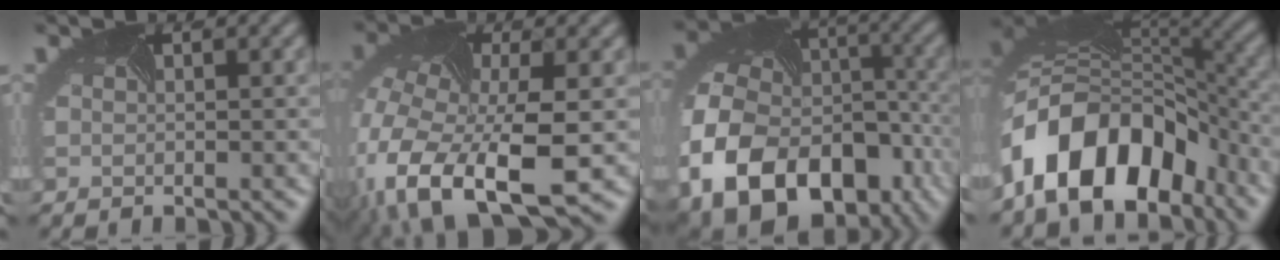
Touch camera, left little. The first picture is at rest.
{"total": 13.9, "force": [-5.3, 7.6, 10.4], "torque": [-0.254, -0.037, -0.076]}
{"total": 16.5, "force": [-7.3, 11.6, 9.2], "torque": [-0.209, -0.045, -0.109]}
{"total": 11.2, "force": [-5.7, 7.2, 6.5], "torque": [-0.115, 0.020, -0.111]}